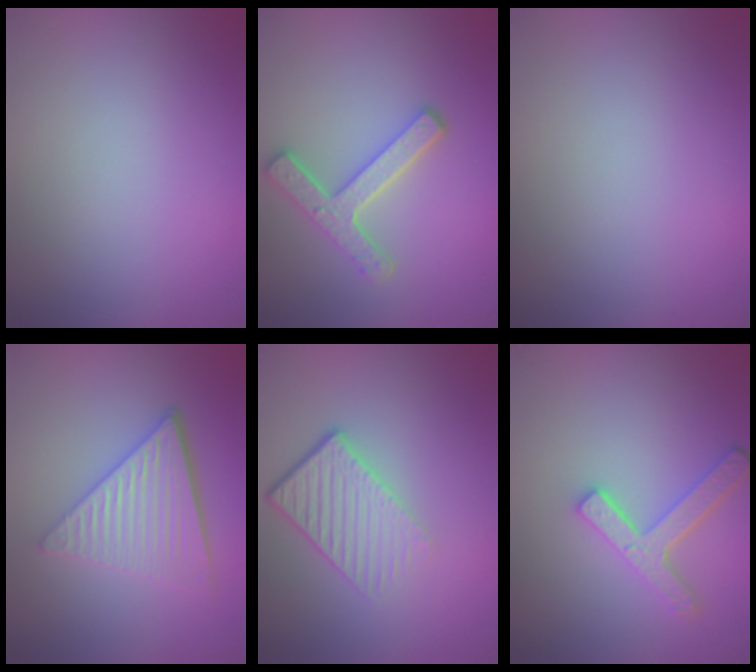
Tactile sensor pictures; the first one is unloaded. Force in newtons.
{"total": 3.8, "press": 3.1, "slide": 2.2}
{"total": 0.0}
{"total": 5.7, "press": 4.0, "slide": 4.1}
{"total": 4.4, "press": 2.8, "slide": 3.3}
{"total": 3.8, "press": 3.0, "slide": 2.4}